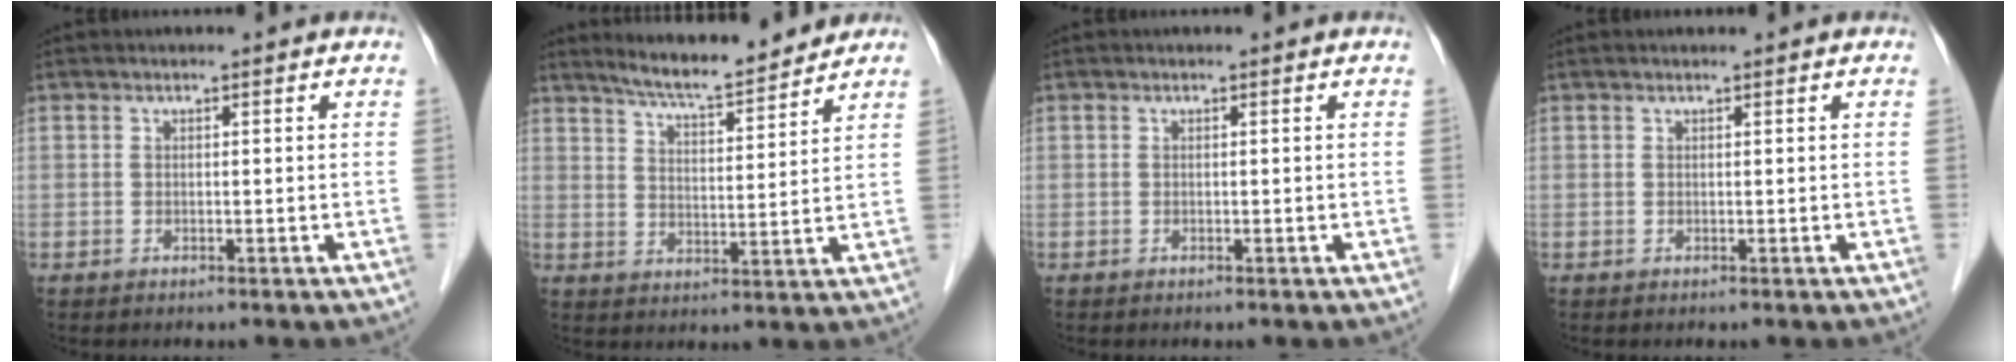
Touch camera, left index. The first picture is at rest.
{"total": 9.2, "force": [8.6, 0.6, 3.3], "torque": [-0.061, 0.005, 0.138]}
{"total": 0.0}
{"total": 0.5, "force": [0.4, 0.0, 0.3], "torque": [-0.009, 0.006, 0.009]}